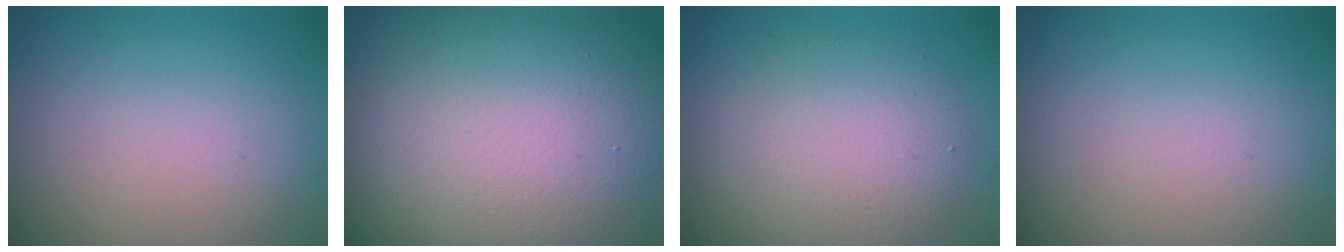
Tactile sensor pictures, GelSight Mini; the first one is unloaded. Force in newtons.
{"total": 20.7, "press": 20.7, "slide": 1.0}
{"total": 5.3, "press": 5.2, "slide": 0.5}
{"total": 0.0}